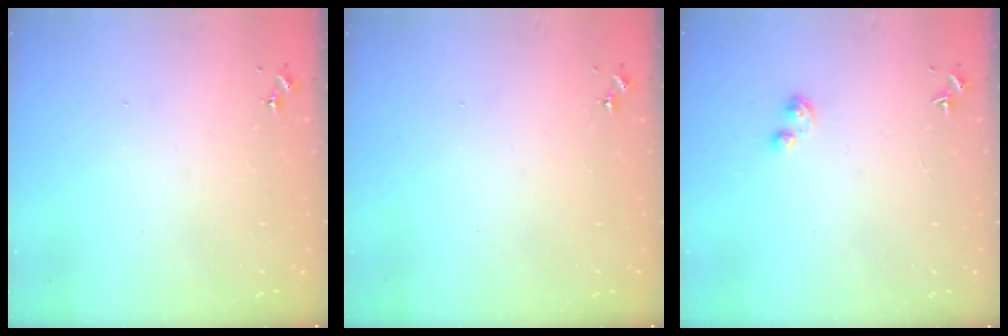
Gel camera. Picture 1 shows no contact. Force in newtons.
{"total": 0.0}
{"total": 2.8, "press": 2.7, "slide": 0.4}